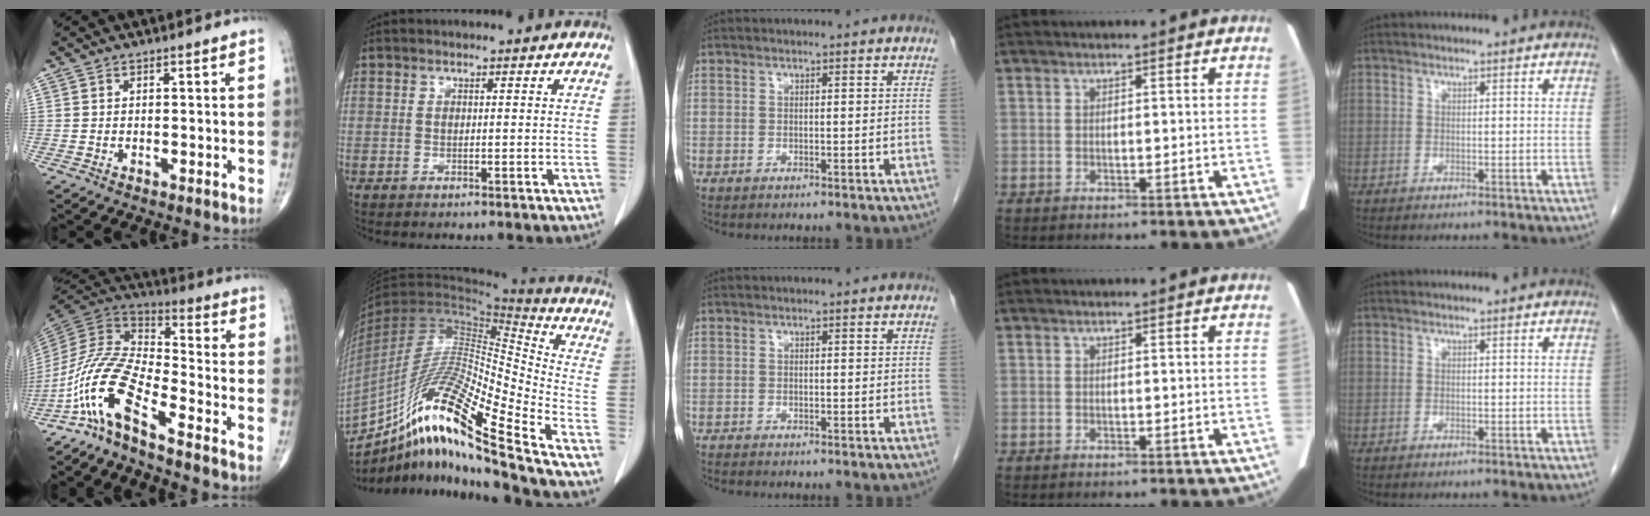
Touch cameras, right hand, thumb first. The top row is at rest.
{"thumb": {"total": 13.6, "force": [-9.0, 3.7, 9.4], "torque": [-0.199, 0.077, -0.184]}, "index": {"total": 22.2, "force": [-15.0, 0.0, 16.3], "torque": [-0.319, -0.017, -0.279]}, "middle": {"total": 0.9, "force": [-0.8, 0.1, 0.4], "torque": [-0.008, -0.003, -0.011]}}